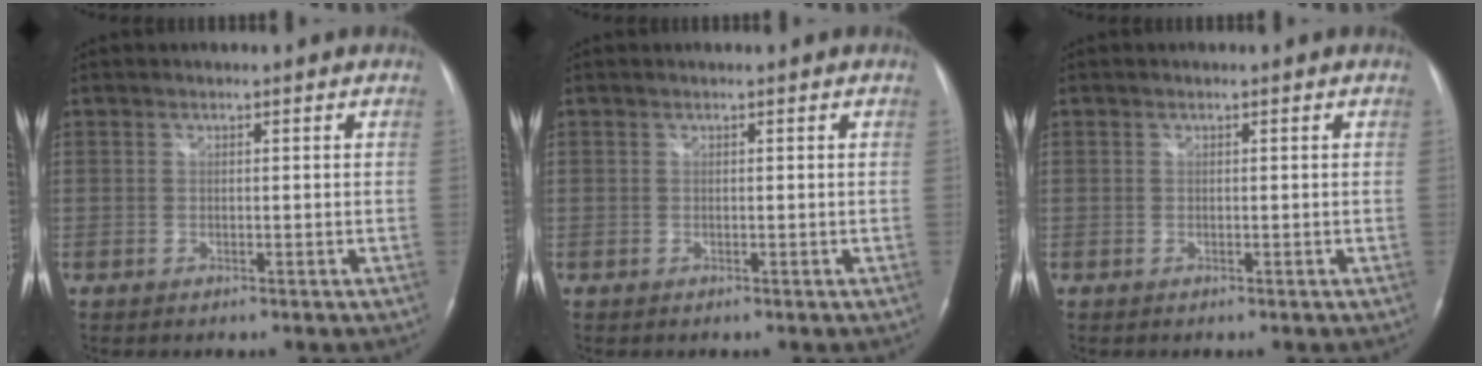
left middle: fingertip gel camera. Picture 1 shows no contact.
{"total": 0.0}
{"total": 0.0}